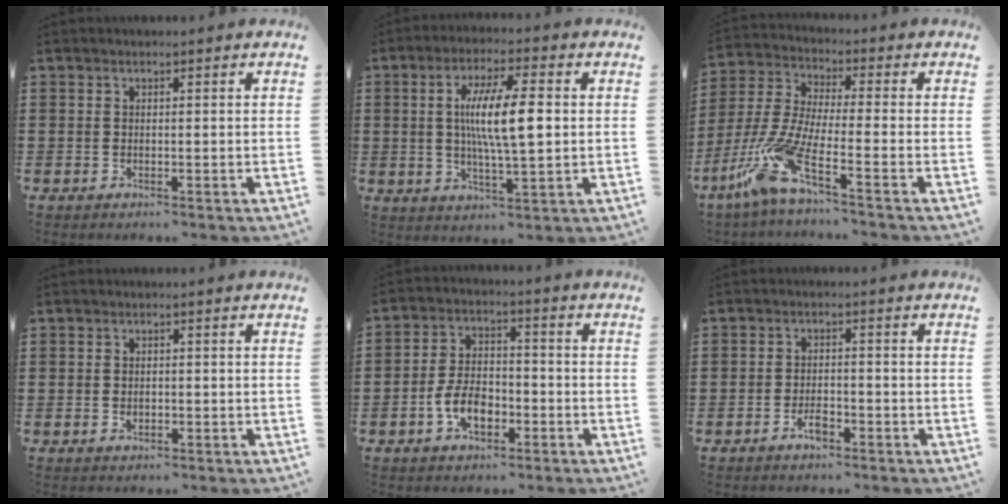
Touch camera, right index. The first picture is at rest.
{"total": 9.8, "force": [1.1, 1.9, 9.6], "torque": [-0.183, 0.000, 0.015]}
{"total": 10.1, "force": [-6.2, 1.6, 7.8], "torque": [-0.208, -0.022, -0.134]}
{"total": 1.1, "force": [-0.3, 0.6, 0.8], "torque": [-0.018, -0.002, -0.006]}
{"total": 6.7, "force": [-2.6, 3.8, 4.9], "torque": [-0.113, 0.001, -0.053]}
{"total": 3.1, "force": [-1.7, 1.3, 2.2], "torque": [-0.038, 0.004, -0.032]}